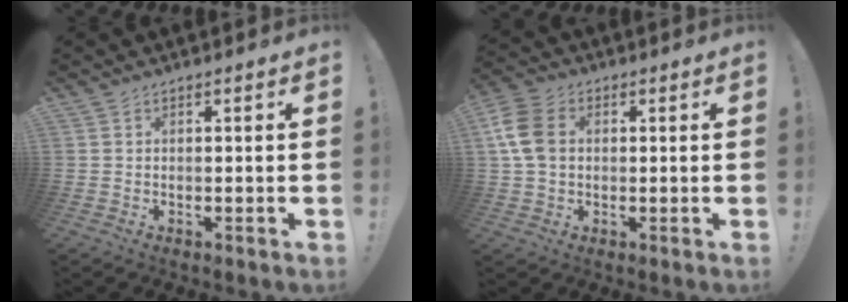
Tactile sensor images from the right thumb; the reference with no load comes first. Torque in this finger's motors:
{"motor_torque": [0.92, 0.71, 0.06, -0.06, 0.19]}